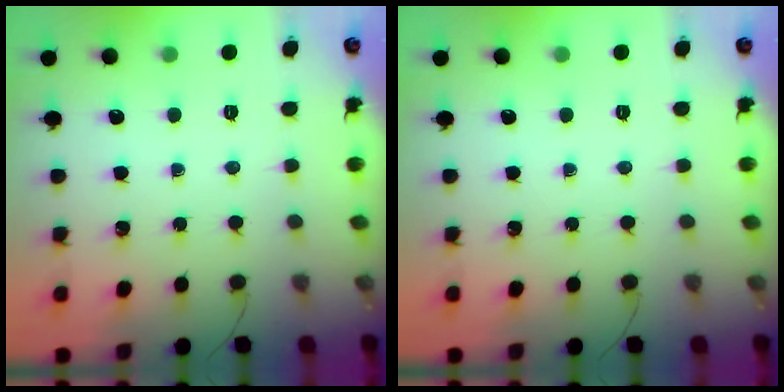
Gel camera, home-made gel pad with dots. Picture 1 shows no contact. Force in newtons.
{"total": 0.0}